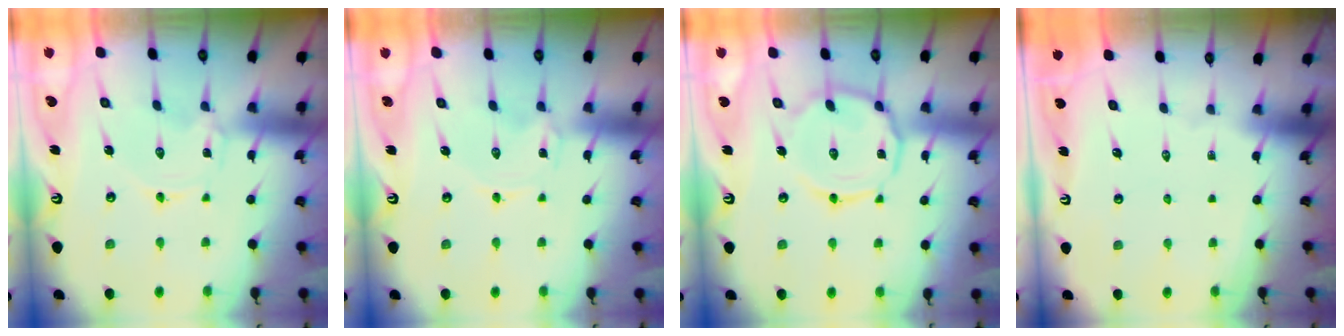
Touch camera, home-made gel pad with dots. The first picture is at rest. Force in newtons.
{"total": 0.0}
{"total": 12.9, "press": 12.8, "slide": 0.7}
{"total": 0.0}